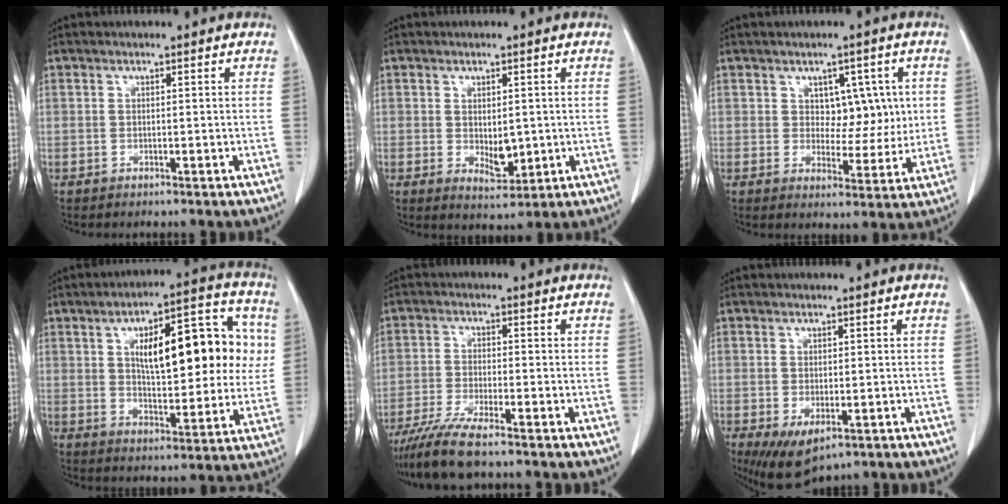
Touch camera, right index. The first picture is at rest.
{"total": 4.2, "force": [-0.1, 2.2, 3.6], "torque": [-0.057, -0.011, 0.009]}
{"total": 6.0, "force": [1.6, 3.9, 4.3], "torque": [-0.042, 0.010, 0.030]}
{"total": 18.6, "force": [4.4, 7.0, 16.7], "torque": [-0.236, 0.035, 0.065]}
{"total": 7.1, "force": [-5.9, 0.1, 4.0], "torque": [-0.068, -0.021, -0.106]}
{"total": 6.3, "force": [-3.0, 3.1, 4.6], "torque": [-0.073, -0.017, -0.040]}